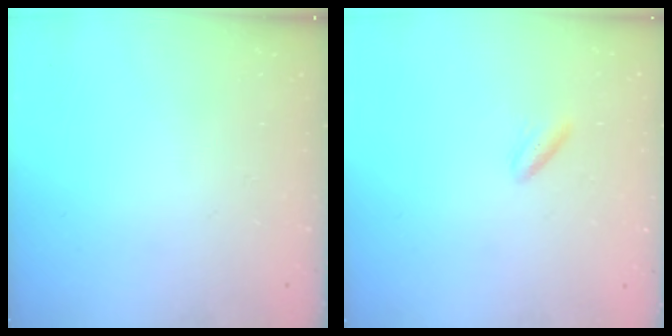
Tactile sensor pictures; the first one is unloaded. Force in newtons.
{"total": 2.6, "press": 2.5, "slide": 0.9}